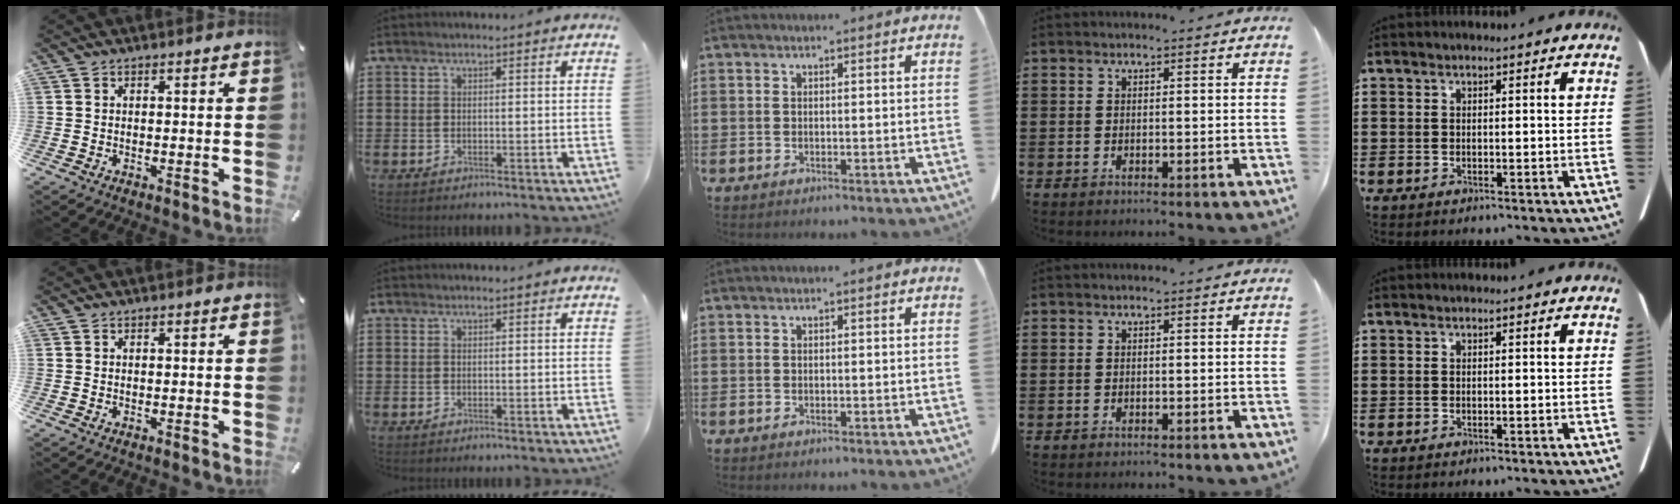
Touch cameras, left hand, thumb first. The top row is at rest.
{}